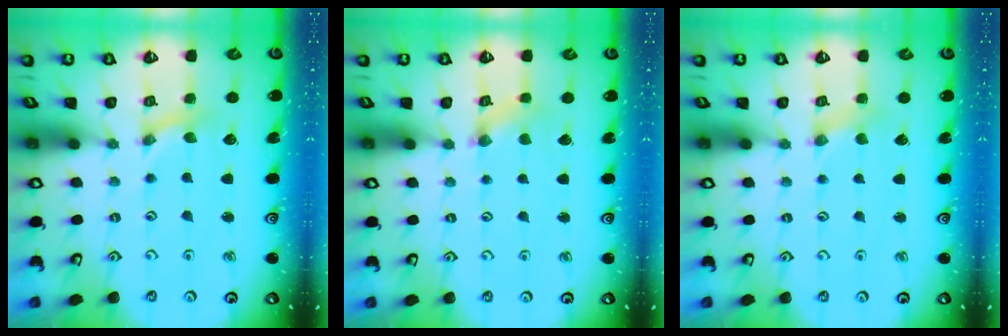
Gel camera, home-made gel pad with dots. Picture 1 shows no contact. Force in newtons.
{"total": 1.5, "press": 1.5, "slide": 0.4}
{"total": 2.9, "press": 2.9, "slide": 0.6}